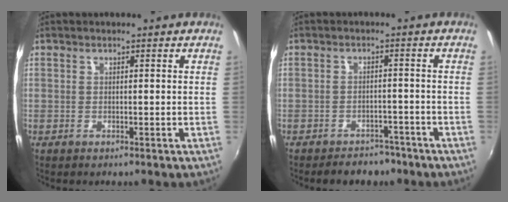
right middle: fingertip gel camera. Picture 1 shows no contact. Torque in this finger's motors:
{"motor_torque": [0.57, -0.90, 0.00, 0.01]}